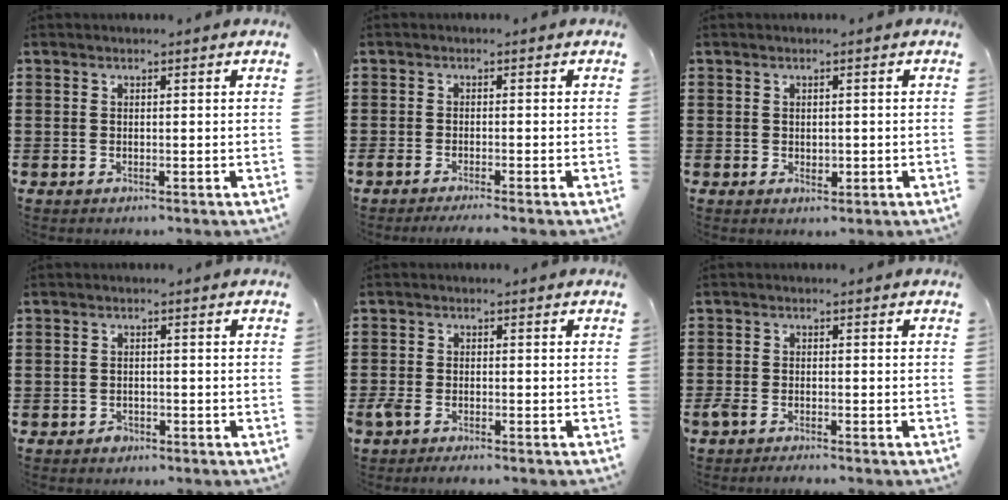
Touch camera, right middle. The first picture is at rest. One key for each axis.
{"total": 1.1, "fx": -0.9, "fy": -0.1, "fz": 0.7, "tx": -0.013, "ty": -0.002, "tz": -0.016}
{"total": 1.1, "fx": 0.0, "fy": 0.8, "fz": 0.7, "tx": -0.006, "ty": 0.002, "tz": -0.002}
{"total": 1.1, "fx": -0.9, "fy": 0.6, "fz": 0.2, "tx": -0.007, "ty": -0.001, "tz": -0.020}
{"total": 2.2, "fx": -1.8, "fy": 0.7, "fz": 1.1, "tx": -0.035, "ty": -0.003, "tz": -0.040}
{"total": 2.0, "fx": -1.7, "fy": 0.5, "fz": 0.8, "tx": -0.031, "ty": -0.004, "tz": -0.039}